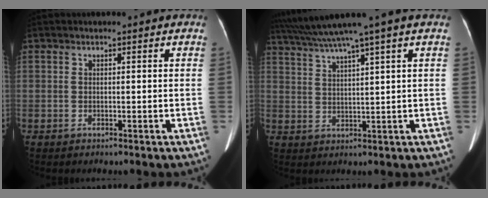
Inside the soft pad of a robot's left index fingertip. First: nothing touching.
{"total": 7.8, "force": [6.1, -1.9, 4.5], "torque": [-0.080, 0.024, 0.108]}